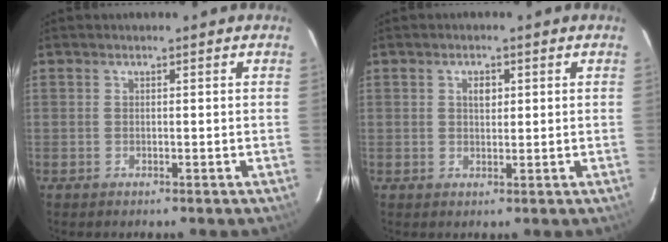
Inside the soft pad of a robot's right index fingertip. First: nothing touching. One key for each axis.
{"total": 2.1, "fx": 0.6, "fy": 1.4, "fz": 1.5, "tx": -0.023, "ty": 0.006, "tz": 0.011}